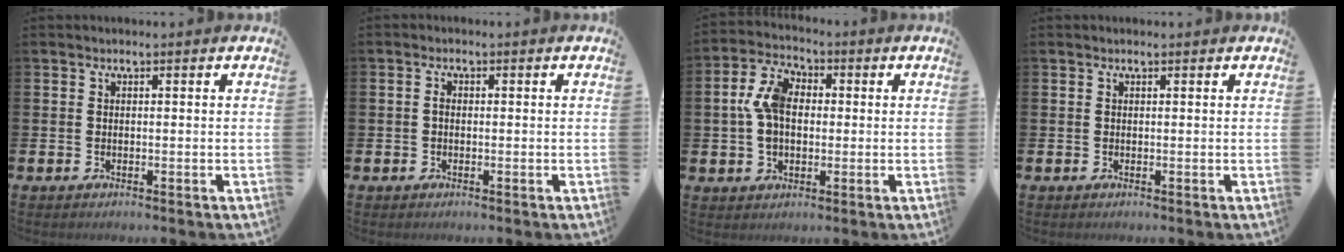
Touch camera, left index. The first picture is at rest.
{"total": 1.2, "force": [-0.1, 0.9, 0.8], "torque": [0.000, -0.001, -0.006]}
{"total": 6.9, "force": [1.1, 4.7, 4.9], "torque": [-0.122, 0.015, 0.016]}
{"total": 0.0}